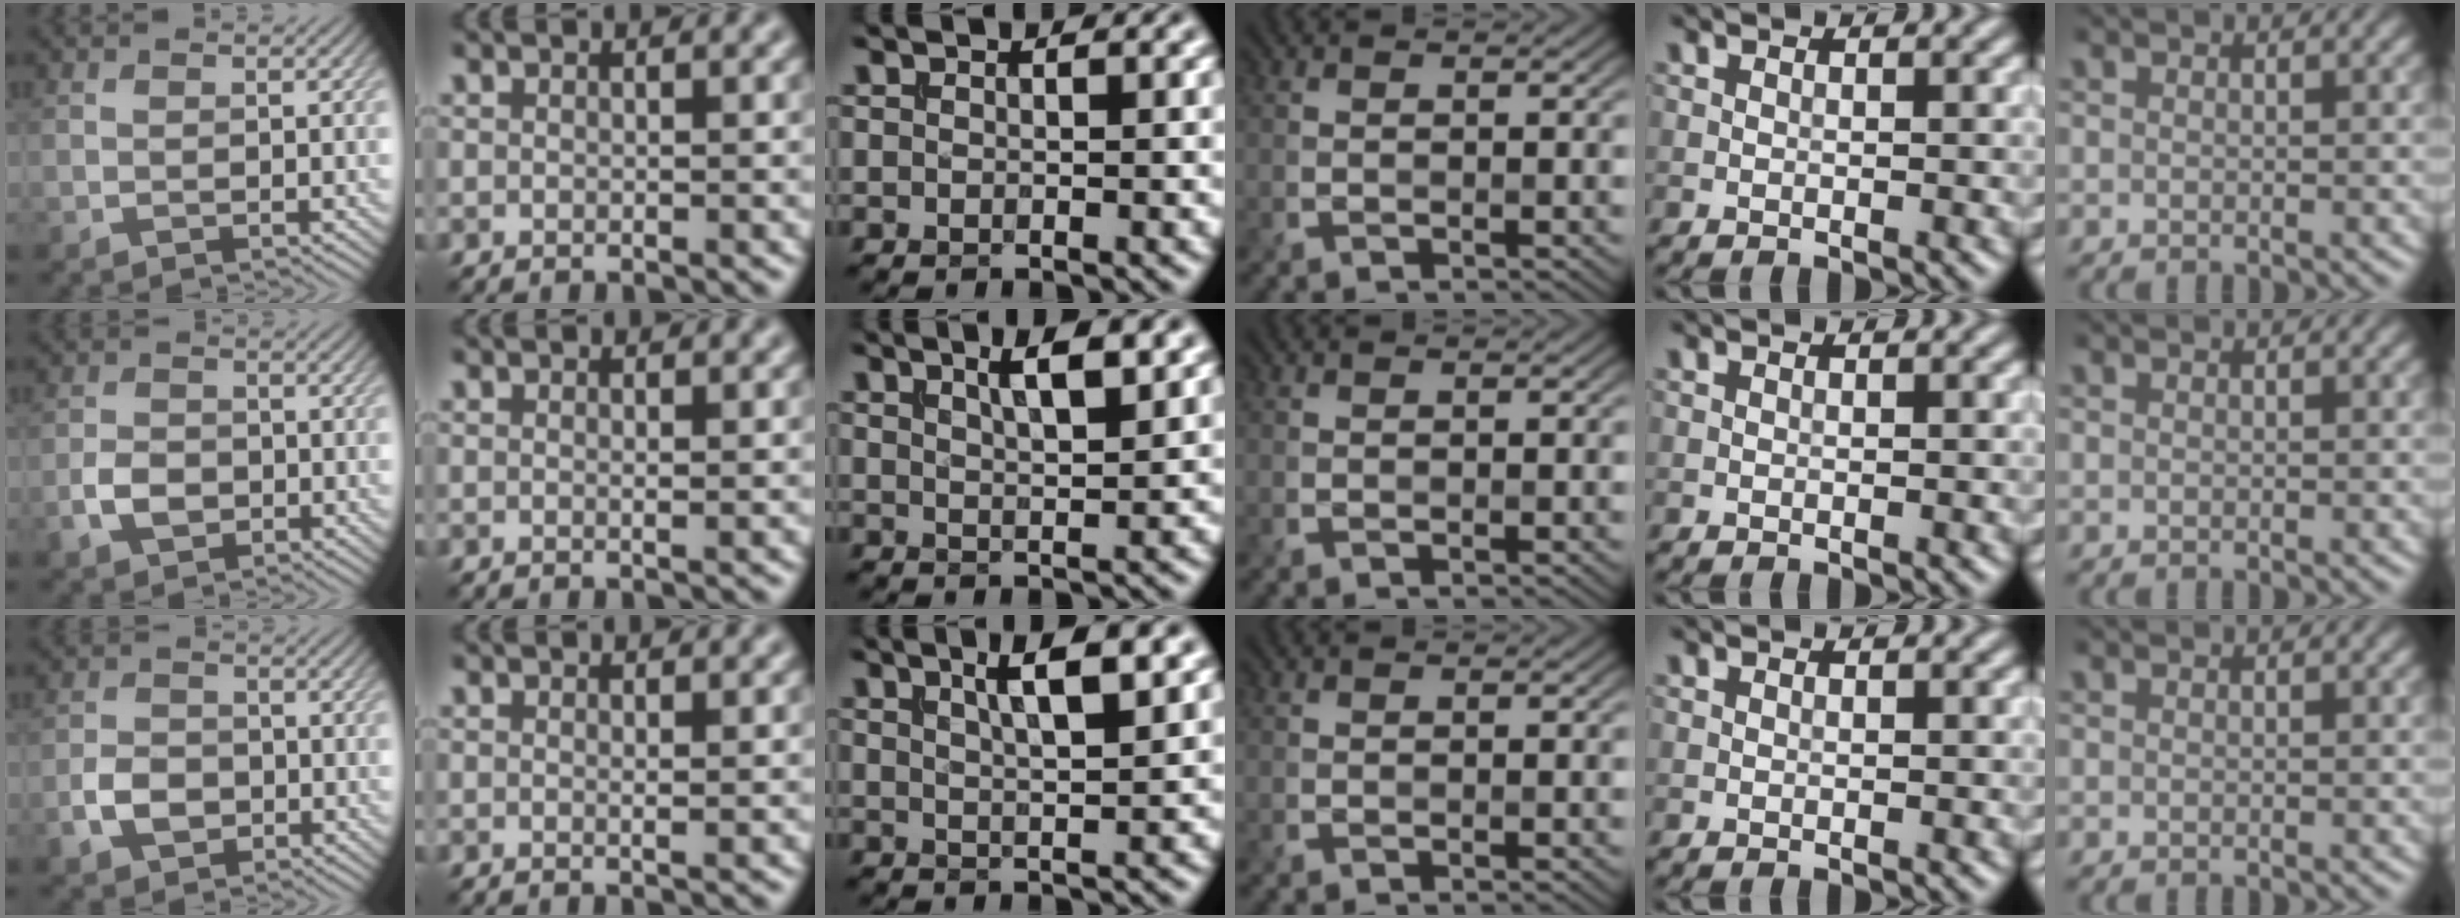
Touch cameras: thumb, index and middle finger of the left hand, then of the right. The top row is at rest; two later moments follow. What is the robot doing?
{"motion": "extract", "object": "file holder"}